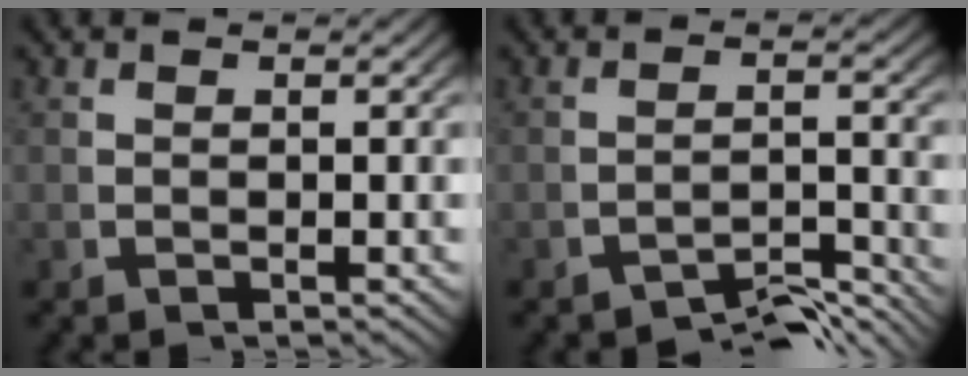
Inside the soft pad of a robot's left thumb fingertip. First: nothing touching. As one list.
[{"total": 5.2, "force": [-4.5, 1.3, 2.2], "torque": [-0.023, -0.015, -0.069]}]